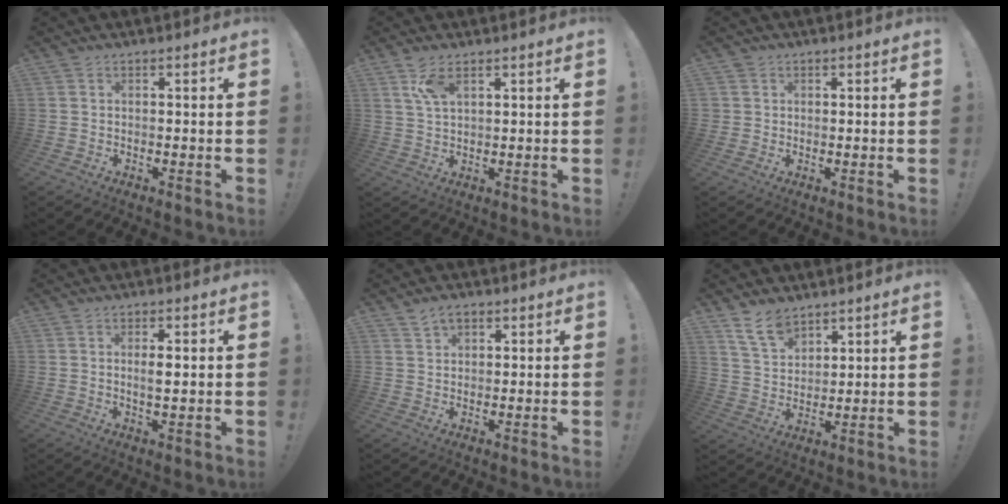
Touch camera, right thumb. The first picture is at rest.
{"total": 6.2, "force": [3.4, 2.4, 4.6], "torque": [-0.078, -0.010, 0.061]}
{"total": 1.5, "force": [0.5, 1.4, 0.1], "torque": [0.001, 0.000, 0.008]}
{"total": 3.1, "force": [0.3, 0.8, 3.0], "torque": [-0.047, -0.004, 0.000]}
{"total": 3.6, "force": [2.3, 2.2, 1.7], "torque": [-0.025, -0.009, 0.042]}
{"total": 9.1, "force": [7.2, 4.5, 3.3], "torque": [-0.063, -0.042, 0.140]}